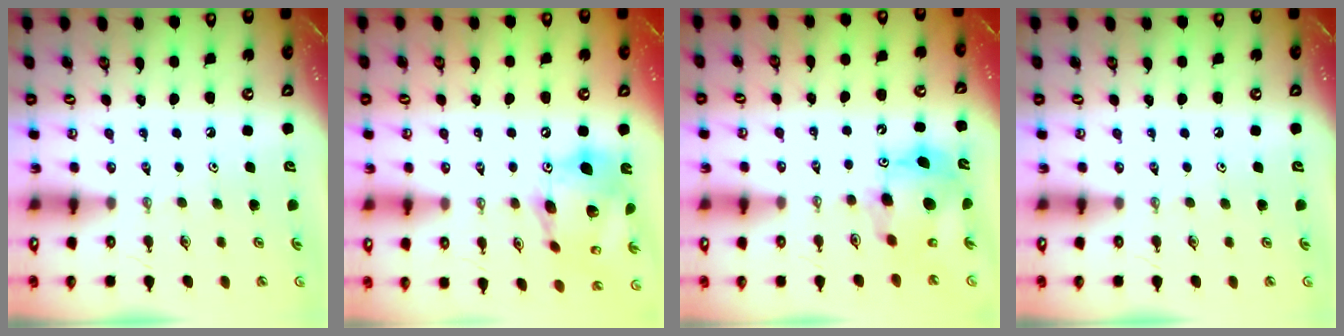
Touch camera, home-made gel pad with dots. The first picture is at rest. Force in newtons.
{"total": 19.7, "press": 19.6, "slide": 2.3}
{"total": 12.1, "press": 12.1, "slide": 1.2}
{"total": 0.0}